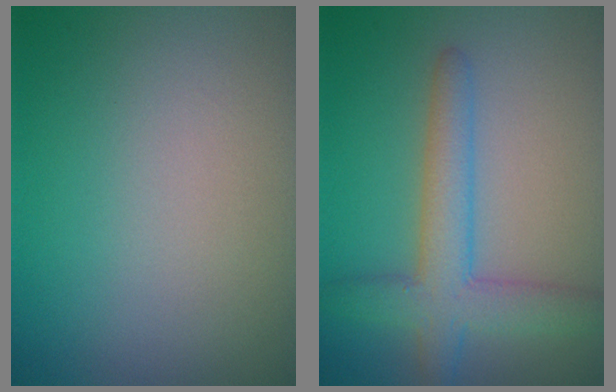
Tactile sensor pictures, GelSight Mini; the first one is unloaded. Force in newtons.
{"total": 4.5, "press": 4.5, "slide": 0.2}